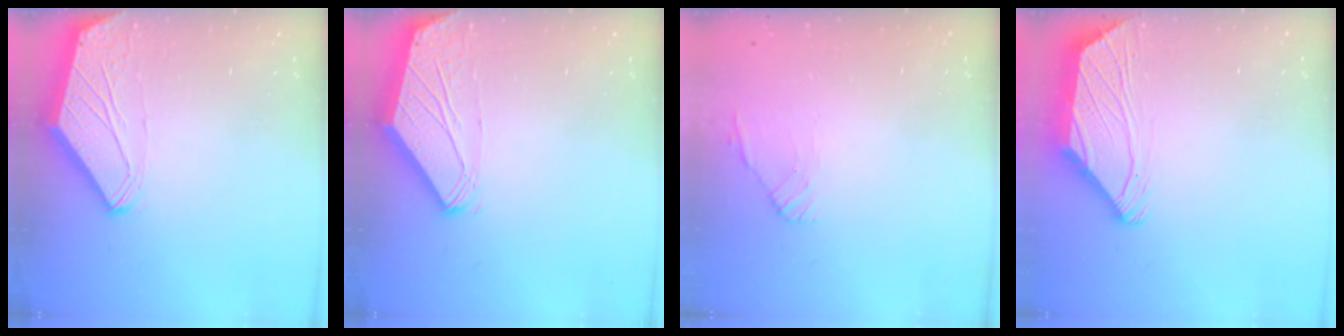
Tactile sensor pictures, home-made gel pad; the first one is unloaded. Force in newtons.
{"total": 0.0}
{"total": 2.8, "press": 2.6, "slide": 0.8}
{"total": 1.6, "press": 1.5, "slide": 0.6}